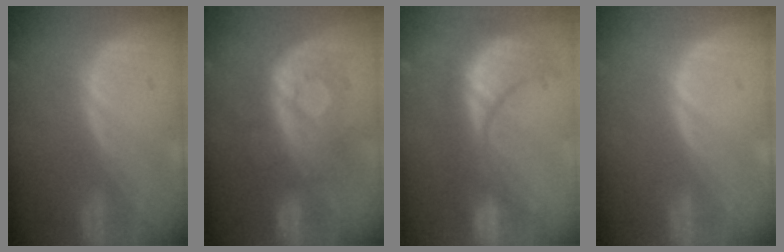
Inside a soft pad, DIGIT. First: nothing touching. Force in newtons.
{"total": 8.6, "press": 8.4, "slide": 1.4}
{"total": 10.9, "press": 10.2, "slide": 3.9}
{"total": 0.0}